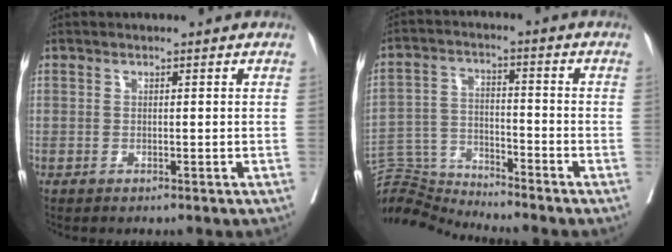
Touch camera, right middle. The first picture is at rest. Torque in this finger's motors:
{"motor_torque": [-0.50, -0.30, -0.30, -0.13]}